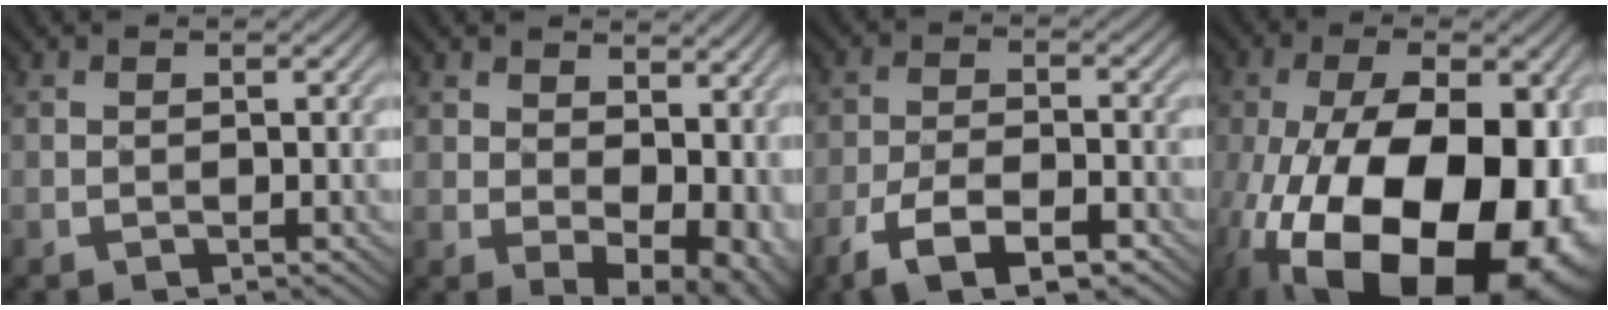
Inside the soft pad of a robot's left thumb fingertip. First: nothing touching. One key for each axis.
{"total": 11.3, "fx": 1.9, "fy": 7.2, "fz": 8.5, "tx": -0.111, "ty": -0.024, "tz": 0.062}
{"total": 7.1, "fx": -4.5, "fy": 2.7, "fz": 4.7, "tx": -0.091, "ty": 0.001, "tz": -0.088}
{"total": 23.7, "fx": -9.2, "fy": 12.6, "fz": 17.8, "tx": -0.319, "ty": -0.085, "tz": -0.095}